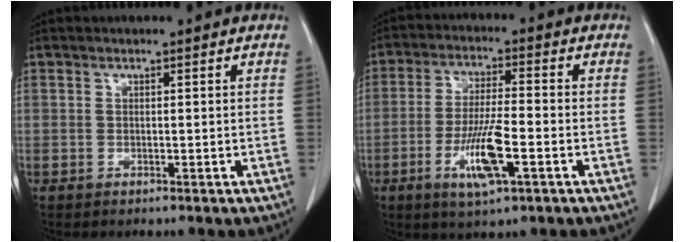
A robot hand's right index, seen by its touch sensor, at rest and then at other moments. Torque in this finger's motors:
{"motor_torque": [1.20, -0.56, 0.56, 0.11]}